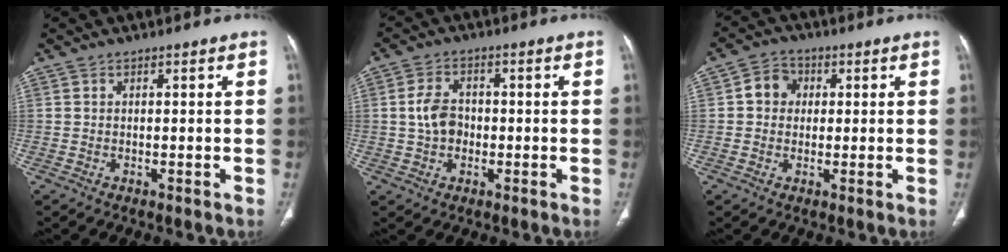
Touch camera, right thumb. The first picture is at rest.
{"total": 5.6, "force": [-0.3, 4.2, 3.8], "torque": [-0.066, 0.012, -0.010]}
{"total": 5.2, "force": [0.8, 4.6, 2.3], "torque": [-0.017, 0.010, 0.005]}